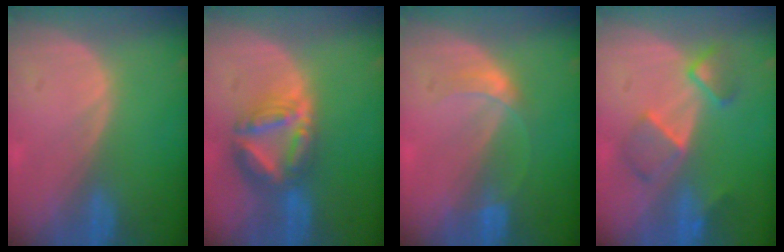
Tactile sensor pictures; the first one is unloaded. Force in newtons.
{"total": 8.0, "press": 7.0, "slide": 4.0}
{"total": 2.9, "press": 2.9, "slide": 0.1}
{"total": 5.6, "press": 5.6, "slide": 0.6}